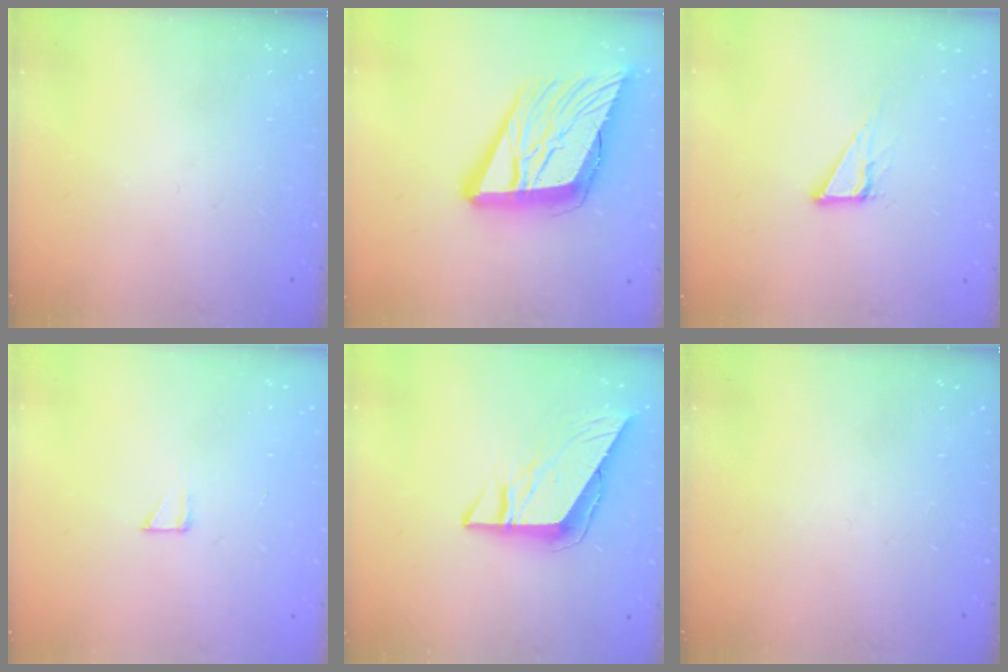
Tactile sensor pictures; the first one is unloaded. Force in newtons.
{"total": 23.3, "press": 22.8, "slide": 5.1}
{"total": 5.6, "press": 5.6, "slide": 0.3}
{"total": 2.3, "press": 2.3, "slide": 0.2}
{"total": 8.8, "press": 8.7, "slide": 0.8}
{"total": 0.0}